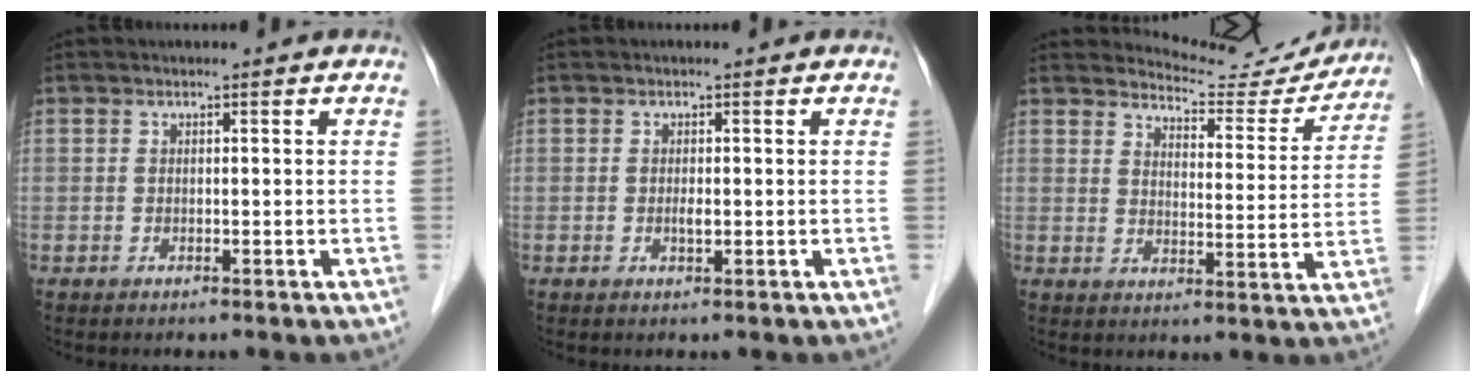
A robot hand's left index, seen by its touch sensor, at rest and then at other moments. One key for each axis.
{"total": 0.9, "fx": -0.1, "fy": 0.2, "fz": 0.9, "tx": -0.017, "ty": -0.003, "tz": -0.002}
{"total": 11.7, "fx": 11.5, "fy": 1.7, "fz": 0.2, "tx": 0.005, "ty": -0.030, "tz": 0.136}